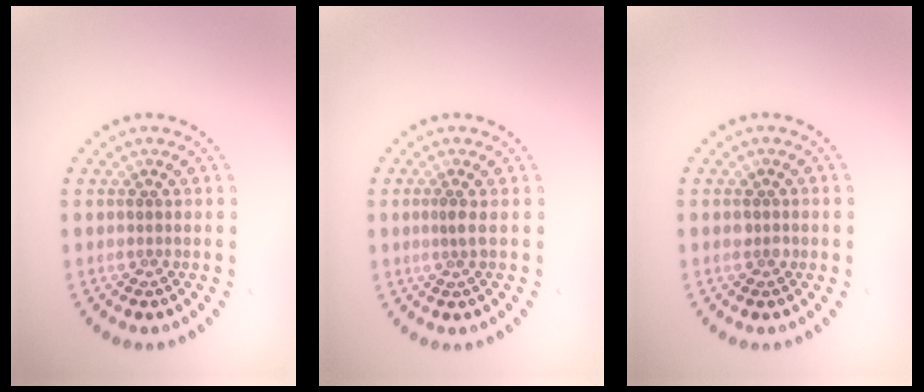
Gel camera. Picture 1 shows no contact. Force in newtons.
{"total": 0.8, "press": 0.5, "slide": 0.6}
{"total": 1.0, "press": 1.0, "slide": 0.2}